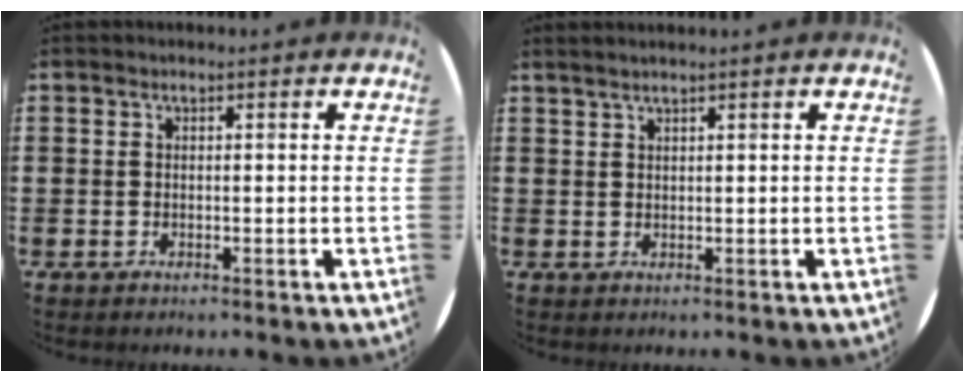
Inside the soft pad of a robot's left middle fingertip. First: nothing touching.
{"total": 1.0, "force": [0.9, -0.2, 0.3], "torque": [-0.002, 0.000, 0.017]}